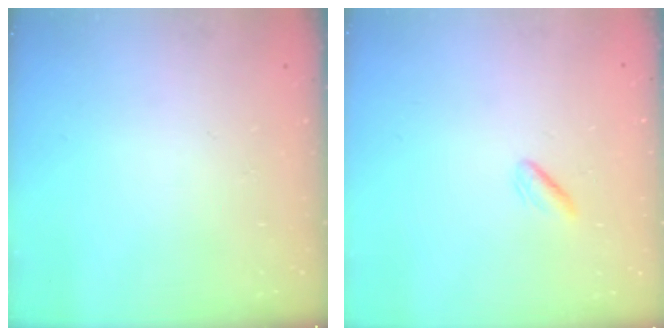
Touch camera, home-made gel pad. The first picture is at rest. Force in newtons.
{"total": 1.4, "press": 1.1, "slide": 0.9}